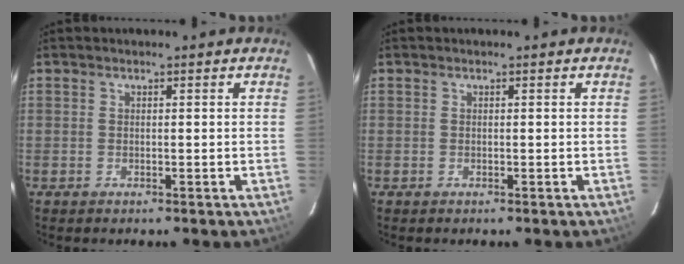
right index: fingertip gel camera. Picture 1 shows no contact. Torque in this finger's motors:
{"motor_torque": [0.00, 0.00, 0.00, 0.00]}